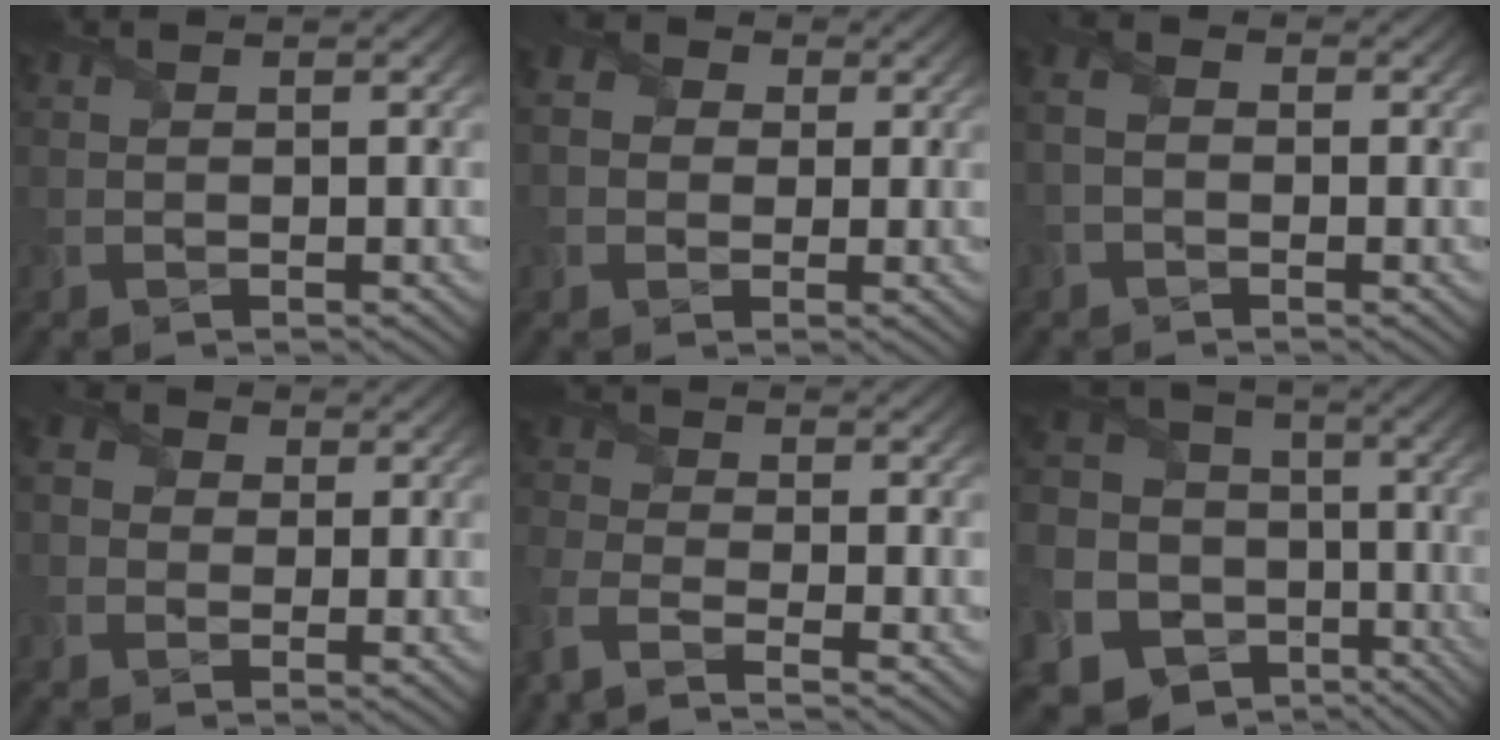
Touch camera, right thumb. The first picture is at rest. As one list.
[{"total": 4.0, "force": [0.6, 3.6, 1.8], "torque": [-0.068, 0.006, 0.001]}, {"total": 3.2, "force": [-0.6, 2.3, 2.1], "torque": [-0.045, 0.008, -0.015]}, {"total": 3.5, "force": [0.3, 3.2, 1.4], "torque": [-0.056, 0.005, -0.001]}, {"total": 6.0, "force": [-4.5, 1.7, 3.7], "torque": [-0.096, -0.020, -0.102]}, {"total": 19.0, "force": [-6.1, 16.5, 7.3], "torque": [-0.240, -0.023, -0.087]}]